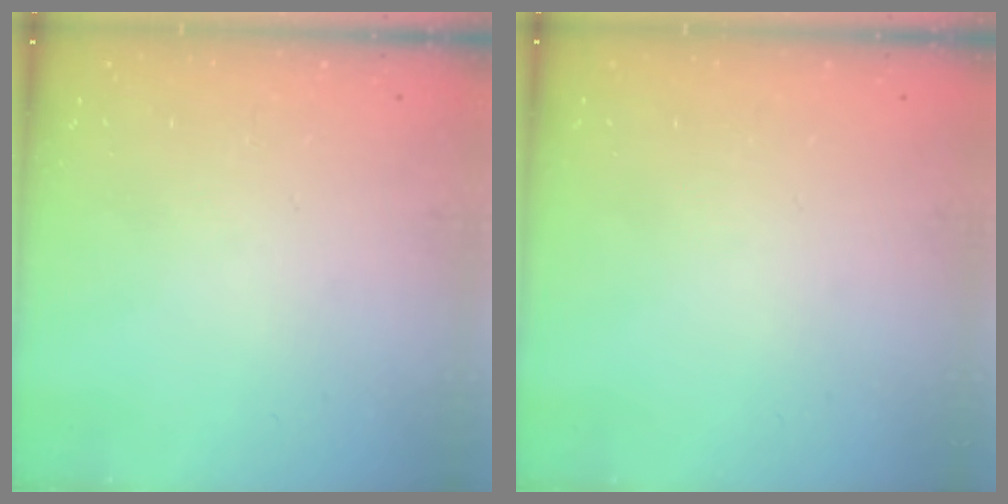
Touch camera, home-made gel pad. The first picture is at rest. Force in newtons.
{"total": 0.0}